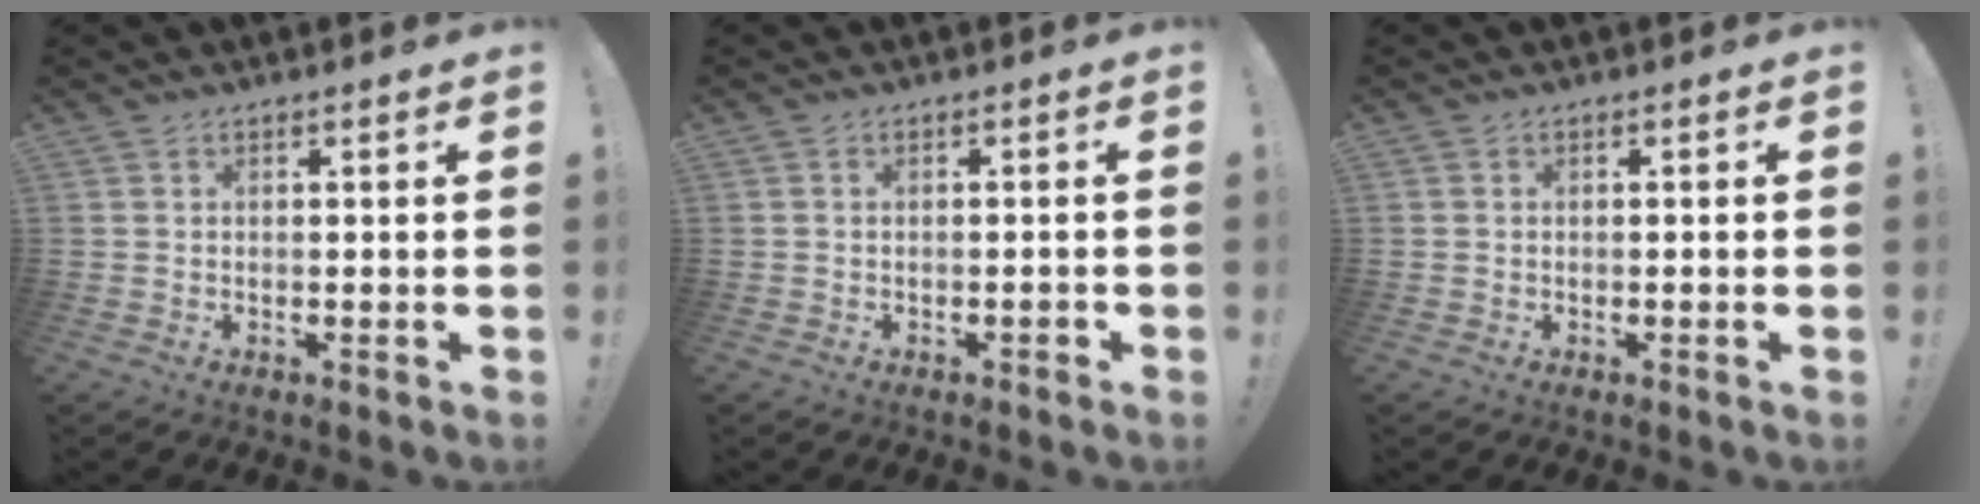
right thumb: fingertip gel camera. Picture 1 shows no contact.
{"total": 1.5, "force": [-1.0, 0.3, 1.1], "torque": [-0.014, 0.003, -0.017]}
{"total": 0.7, "force": [-0.6, 0.2, 0.0], "torque": [0.002, -0.001, -0.011]}